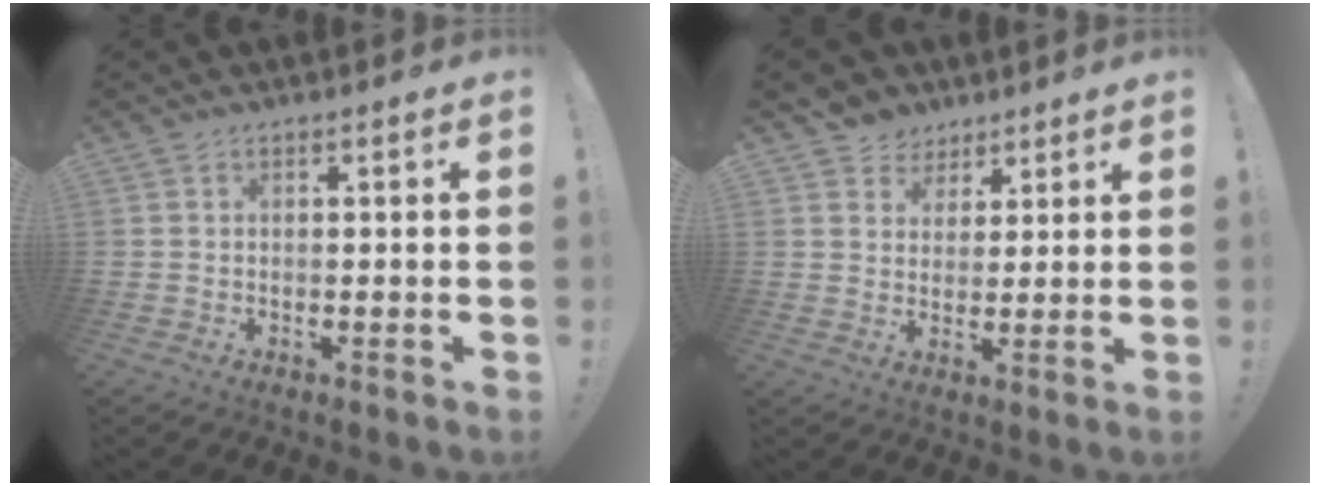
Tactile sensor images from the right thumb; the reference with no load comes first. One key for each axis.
{"total": 5.7, "fx": 3.0, "fy": 4.9, "fz": 0.0, "tx": 0.003, "ty": -0.025, "tz": 0.061}